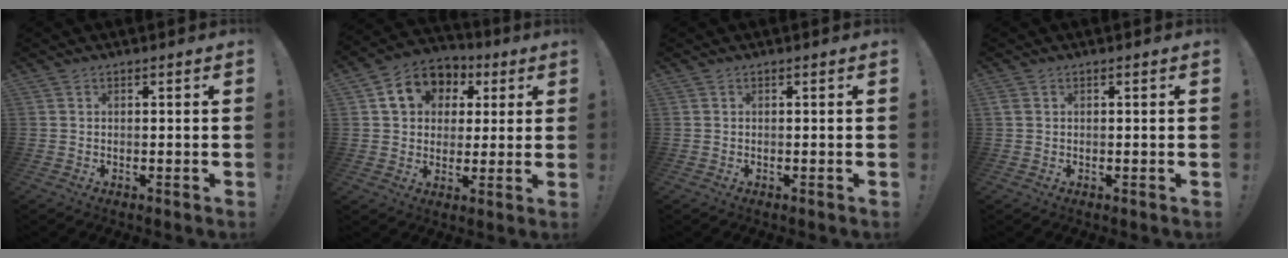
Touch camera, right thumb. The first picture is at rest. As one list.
[{"total": 11.6, "force": [4.0, 9.7, 5.0], "torque": [-0.076, -0.006, 0.080]}, {"total": 0.0}, {"total": 1.0, "force": [0.4, 0.8, 0.5], "torque": [-0.015, 0.004, 0.009]}]